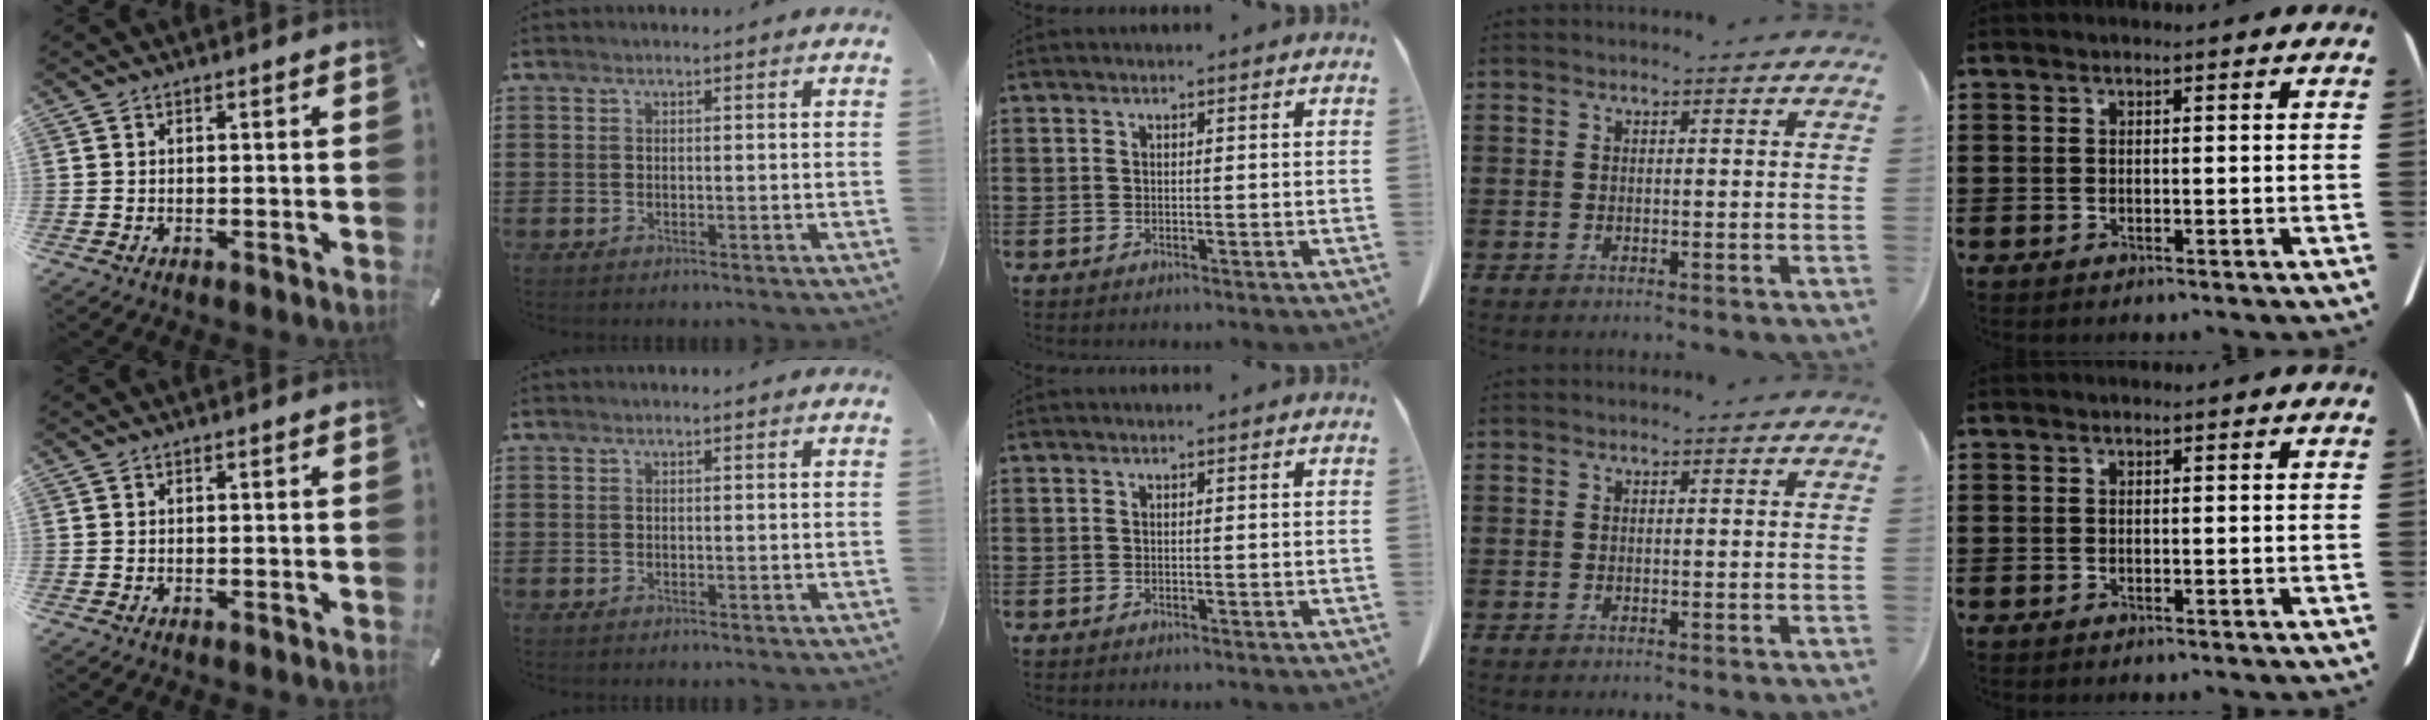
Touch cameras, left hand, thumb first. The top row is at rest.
{}